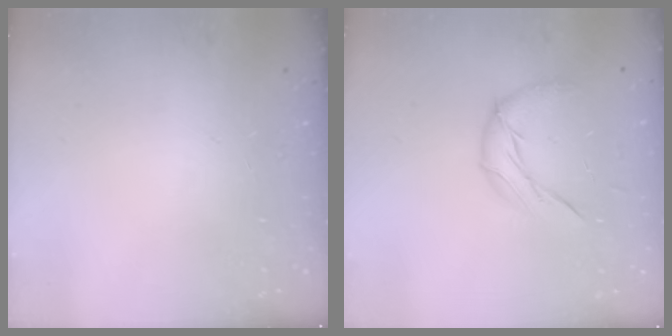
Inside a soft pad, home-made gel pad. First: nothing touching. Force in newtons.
{"total": 9.5, "press": 9.5, "slide": 0.4}